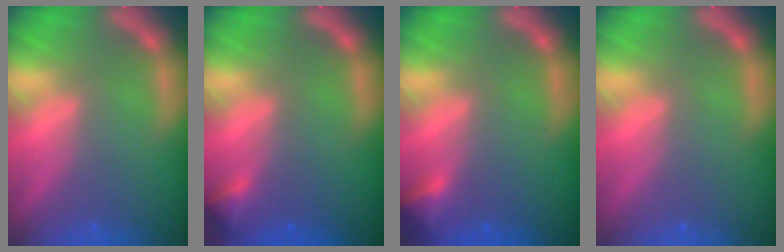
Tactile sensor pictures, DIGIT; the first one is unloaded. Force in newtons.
{"total": 1.4}
{"total": 1.9}
{"total": 0.0}